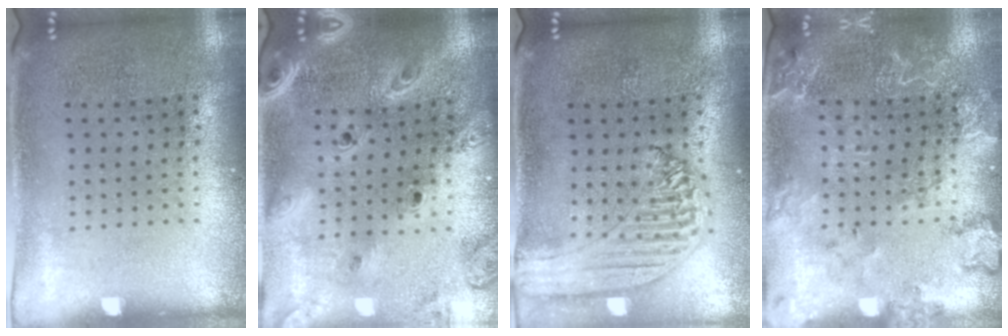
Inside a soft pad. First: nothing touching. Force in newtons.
{"total": 2.8, "press": 2.3, "slide": 1.5}
{"total": 1.5, "press": 1.4, "slide": 0.3}
{"total": 2.2, "press": 2.1, "slide": 0.5}